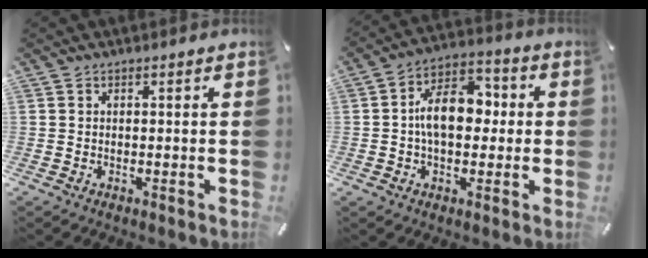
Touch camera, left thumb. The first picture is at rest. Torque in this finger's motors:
{"motor_torque": [0.67, 1.10, 0.58, 0.03, 0.16]}